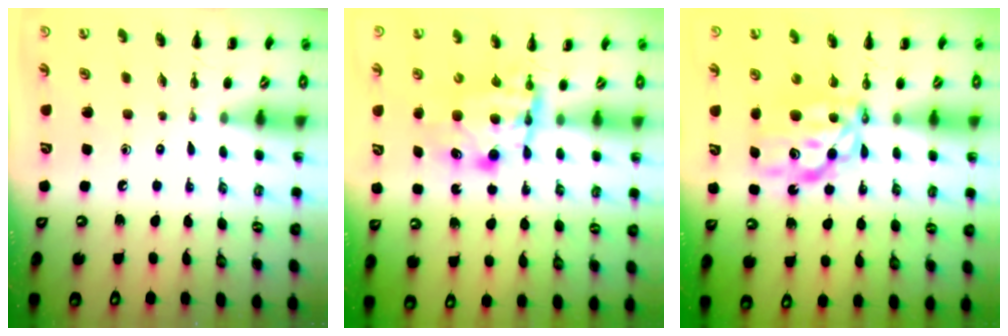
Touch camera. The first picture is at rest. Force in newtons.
{"total": 6.0, "press": 6.0, "slide": 0.8}
{"total": 8.3, "press": 8.2, "slide": 1.6}